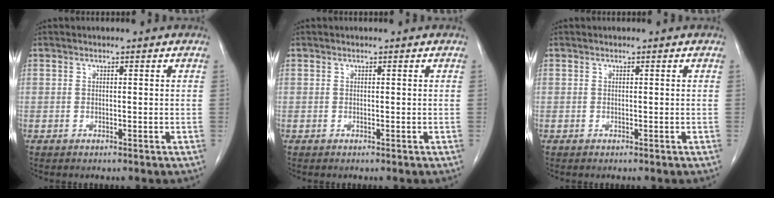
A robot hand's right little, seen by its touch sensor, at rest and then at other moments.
{"total": 0.0}
{"total": 0.0}